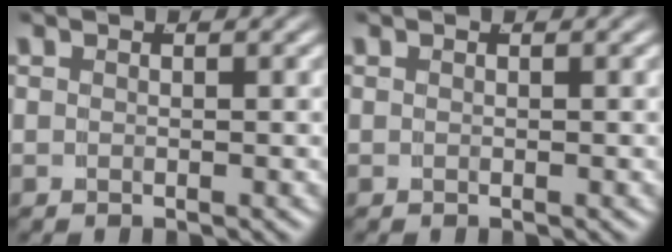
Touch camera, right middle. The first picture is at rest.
{"total": 0.0}